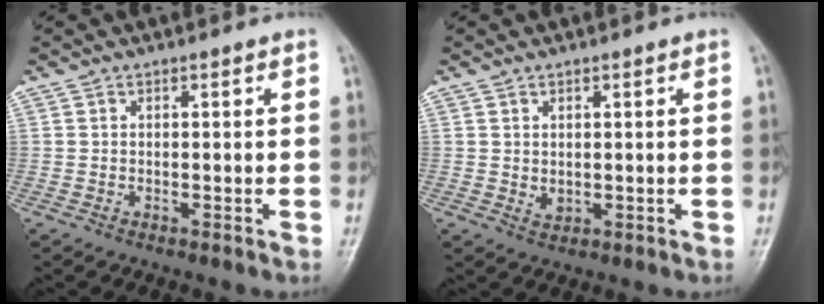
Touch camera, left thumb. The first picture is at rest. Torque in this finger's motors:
{"motor_torque": [-0.06, -0.06, 0.04, -0.01, 0.00]}